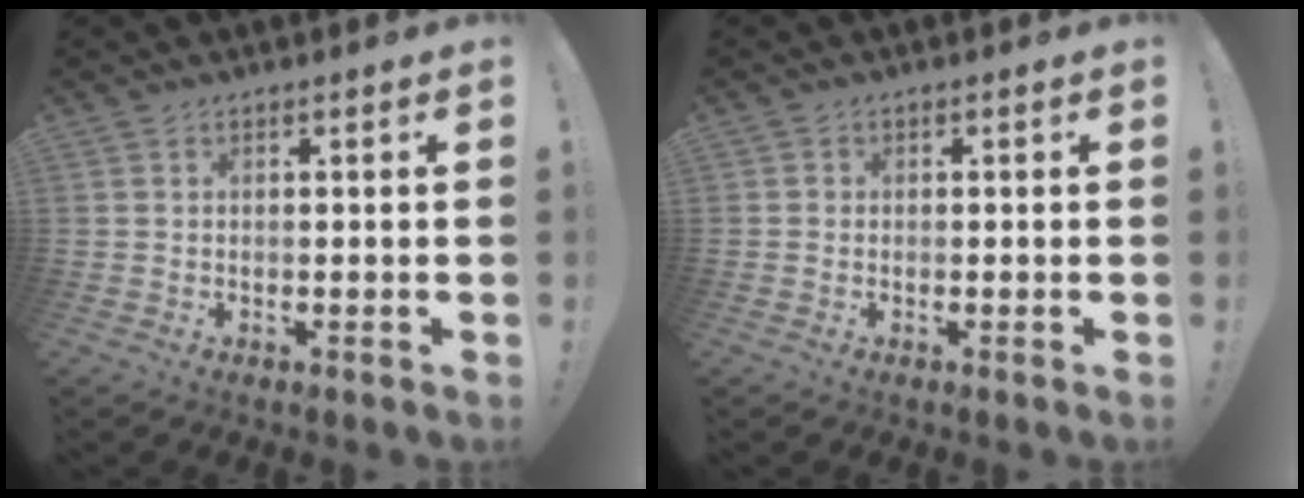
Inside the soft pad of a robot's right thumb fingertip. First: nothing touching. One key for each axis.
{"total": 0.8, "fx": -0.2, "fy": 0.7, "fz": 0.1, "tx": 0.000, "ty": 0.002, "tz": -0.003}